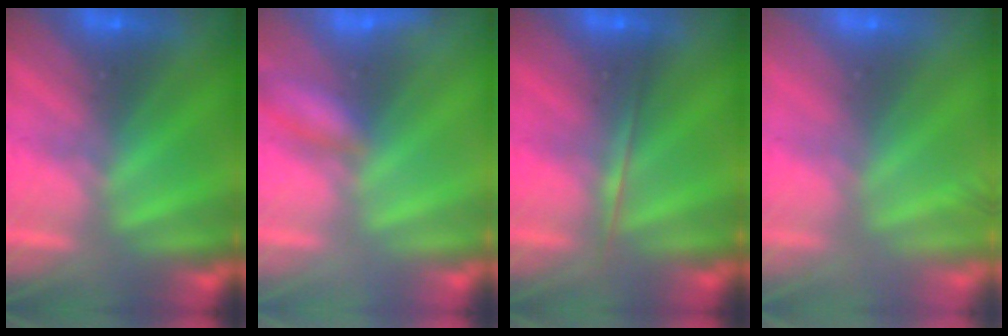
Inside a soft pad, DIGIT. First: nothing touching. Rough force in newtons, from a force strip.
{"total": 2.1}
{"total": 1.7}
{"total": 7.2}